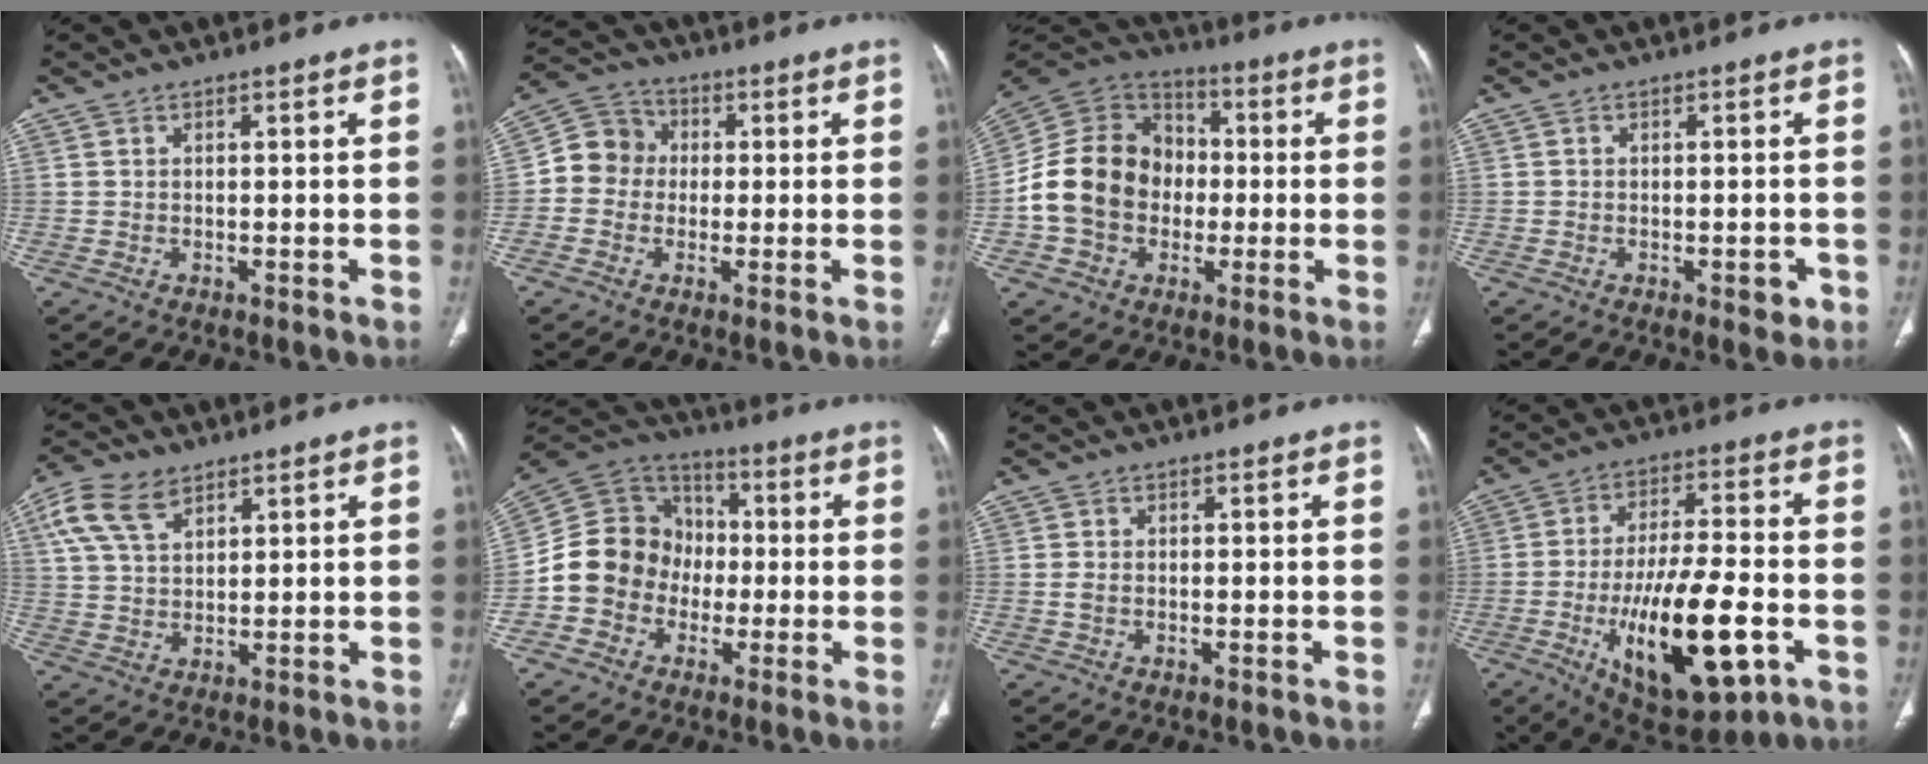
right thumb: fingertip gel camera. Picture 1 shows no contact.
{"total": 7.9, "force": [-0.2, 7.2, 3.2], "torque": [-0.034, 0.027, -0.018]}
{"total": 17.3, "force": [-2.1, 14.4, 9.2], "torque": [-0.139, 0.033, -0.045]}
{"total": 2.6, "force": [-1.2, 1.4, 1.9], "torque": [-0.012, 0.003, -0.013]}
{"total": 9.0, "force": [5.0, 5.1, 5.5], "torque": [-0.109, -0.003, 0.102]}
{"total": 14.0, "force": [-2.8, 12.7, 5.3], "torque": [-0.064, 0.049, -0.057]}
{"total": 1.4, "force": [-0.2, 0.8, 1.2], "torque": [-0.034, 0.001, -0.005]}
{"total": 21.4, "force": [-6.8, 8.4, 18.4], "torque": [-0.302, 0.015, -0.093]}